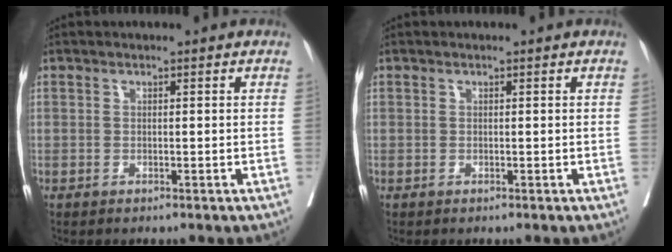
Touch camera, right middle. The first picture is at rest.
{"total": 0.0}